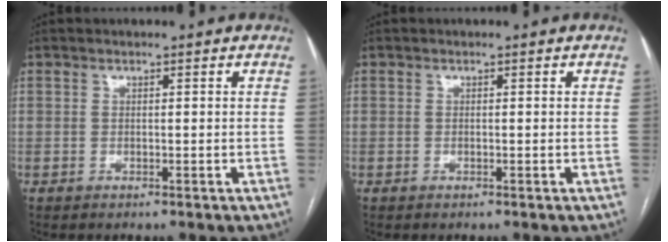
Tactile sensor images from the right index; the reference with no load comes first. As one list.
[{"total": 0.0}]